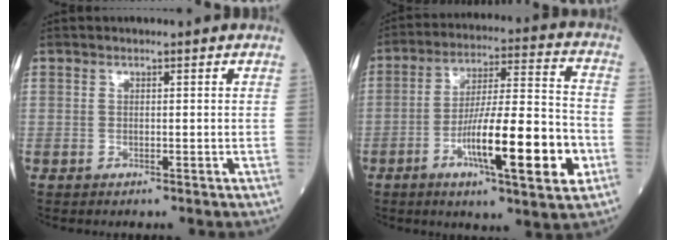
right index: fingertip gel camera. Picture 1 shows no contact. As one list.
[{"total": 16.7, "force": [-5.9, 1.9, 15.5], "torque": [-0.259, -0.004, -0.094]}]